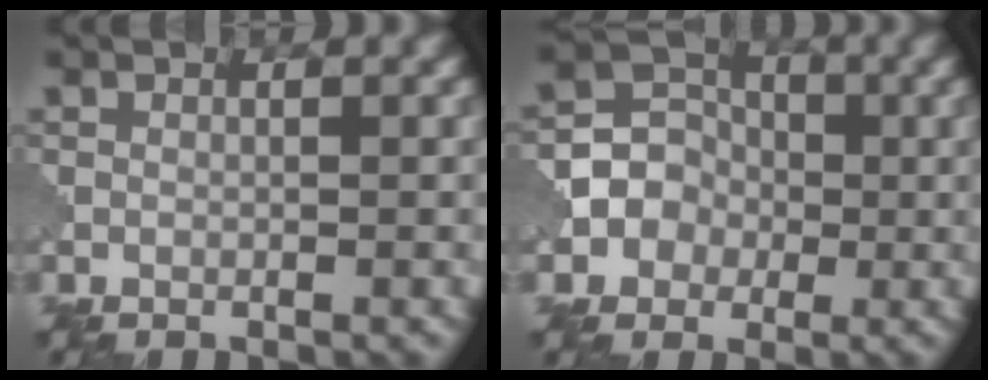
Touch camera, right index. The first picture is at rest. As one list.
[{"total": 4.5, "force": [-0.9, 4.1, 1.6], "torque": [-0.007, 0.010, -0.033]}]